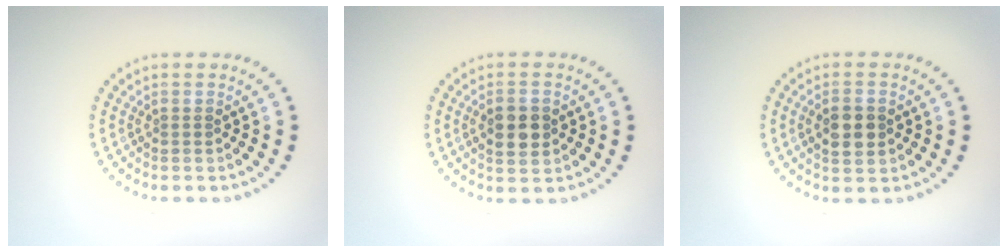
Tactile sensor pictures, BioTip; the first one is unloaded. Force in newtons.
{"total": 2.9, "press": 2.9, "slide": 0.1}
{"total": 2.7, "press": 2.7, "slide": 0.1}